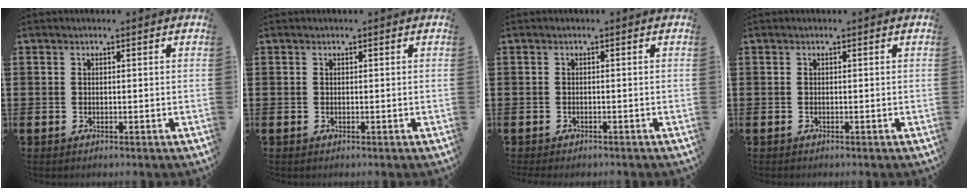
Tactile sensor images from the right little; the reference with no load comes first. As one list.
[{"total": 0.0}, {"total": 0.0}, {"total": 0.0}]